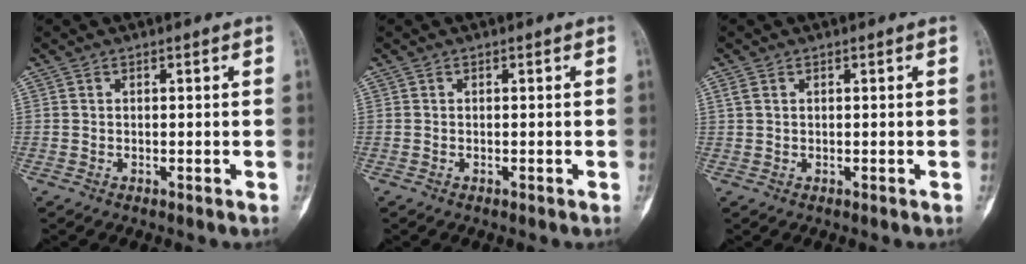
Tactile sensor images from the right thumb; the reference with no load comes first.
{"total": 0.0}
{"total": 1.4, "force": [0.6, 0.9, 0.9], "torque": [-0.022, 0.008, 0.016]}